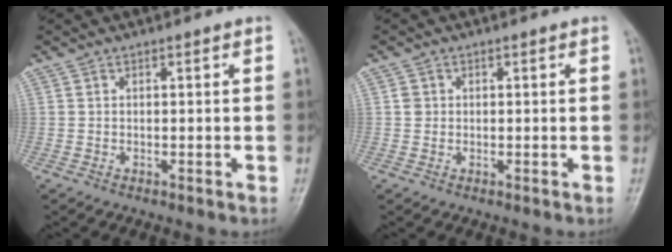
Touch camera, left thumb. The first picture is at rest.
{"total": 1.4, "force": [0.2, 1.3, 0.4], "torque": [-0.001, 0.002, 0.003]}